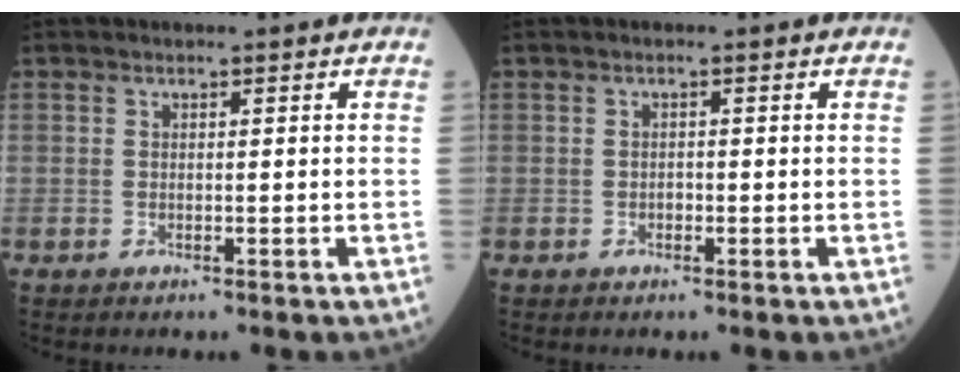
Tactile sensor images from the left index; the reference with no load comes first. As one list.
[{"total": 0.6, "force": [-0.3, 0.4, 0.4], "torque": [-0.006, 0.002, -0.007]}]